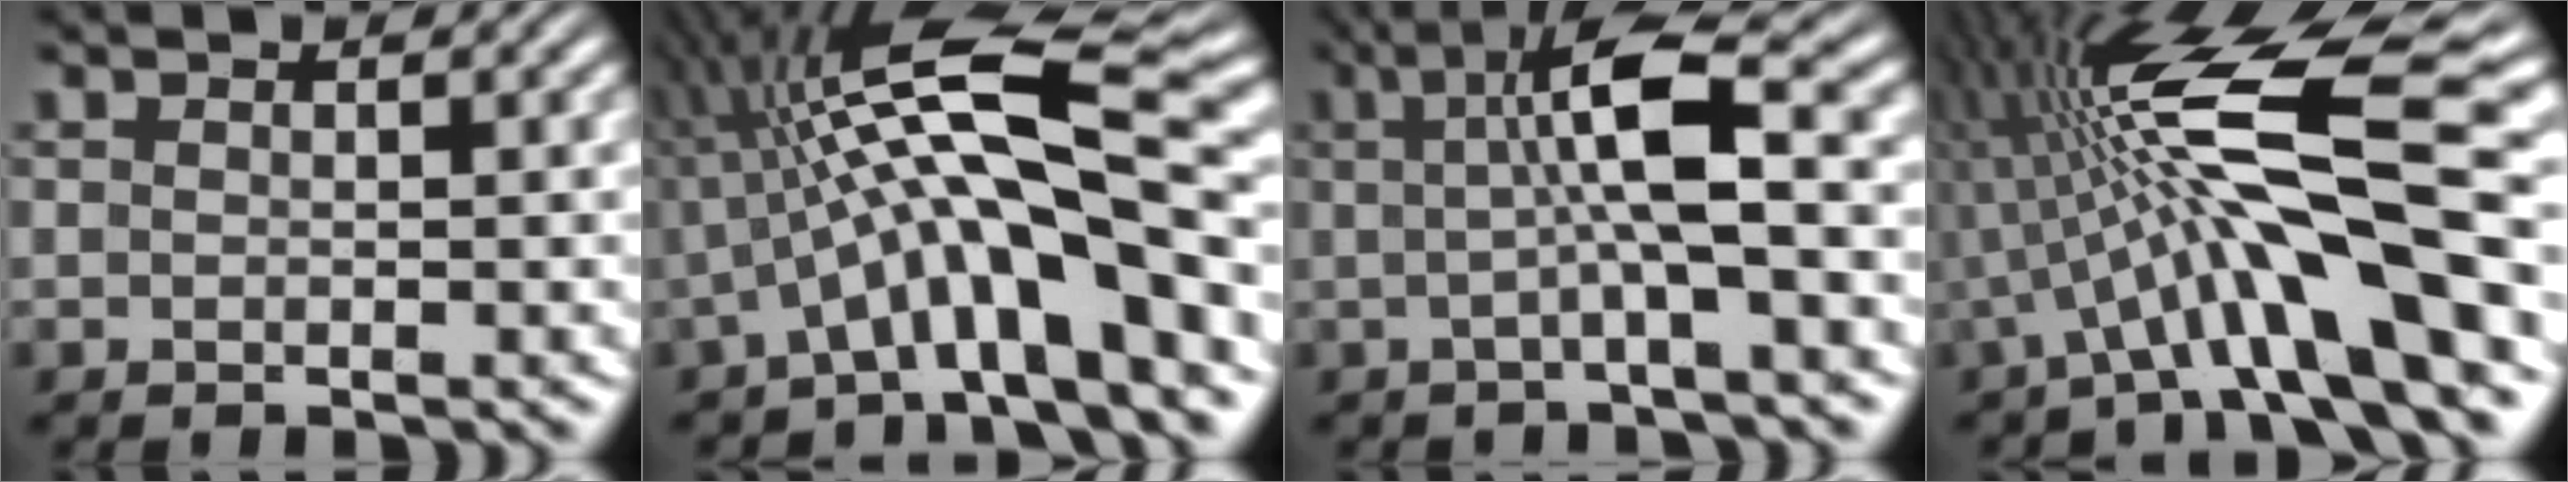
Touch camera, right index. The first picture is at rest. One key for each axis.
{"total": 10.5, "fx": 0.5, "fy": 3.9, "fz": 9.8, "tx": -0.172, "ty": 0.005, "tz": 0.011}
{"total": 6.8, "fx": 1.2, "fy": 1.1, "fz": 6.6, "tx": -0.107, "ty": 0.019, "tz": 0.012}
{"total": 12.6, "fx": 2.5, "fy": 3.6, "fz": 11.8, "tx": -0.198, "ty": 0.018, "tz": 0.037}